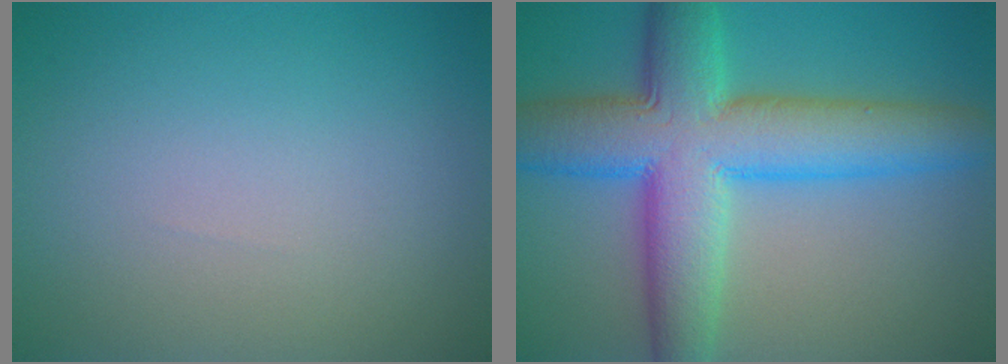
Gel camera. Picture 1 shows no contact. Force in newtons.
{"total": 10.9, "press": 10.9, "slide": 0.2}